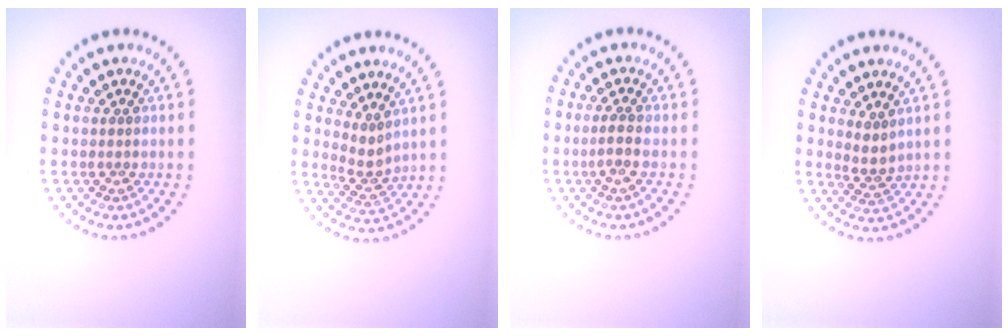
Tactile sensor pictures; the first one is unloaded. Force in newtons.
{"total": 2.0, "press": 1.4, "slide": 1.5}
{"total": 1.6, "press": 1.3, "slide": 0.9}
{"total": 1.8, "press": 1.4, "slide": 1.2}